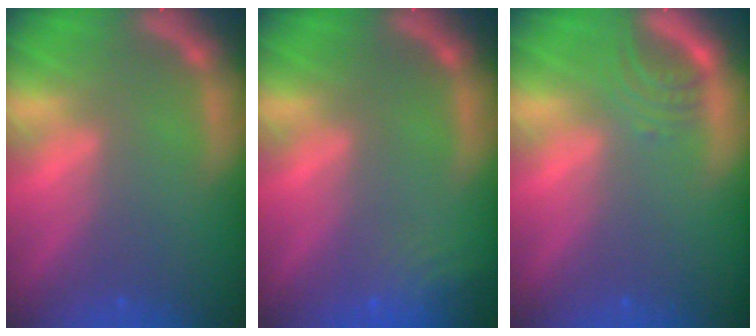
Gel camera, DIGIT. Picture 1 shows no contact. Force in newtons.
{"total": 4.0}
{"total": 2.5}